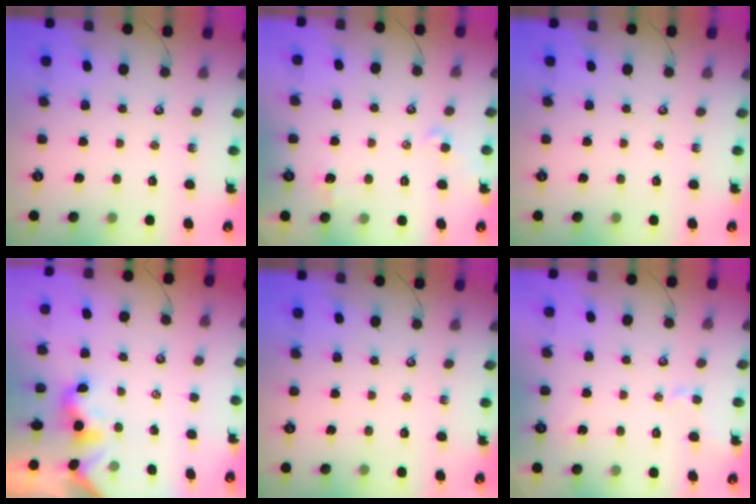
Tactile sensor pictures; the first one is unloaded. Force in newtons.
{"total": 2.4, "press": 2.4, "slide": 0.5}
{"total": 0.0}
{"total": 2.0, "press": 2.0, "slide": 0.5}
{"total": 0.0}
{"total": 1.0, "press": 0.9, "slide": 0.5}